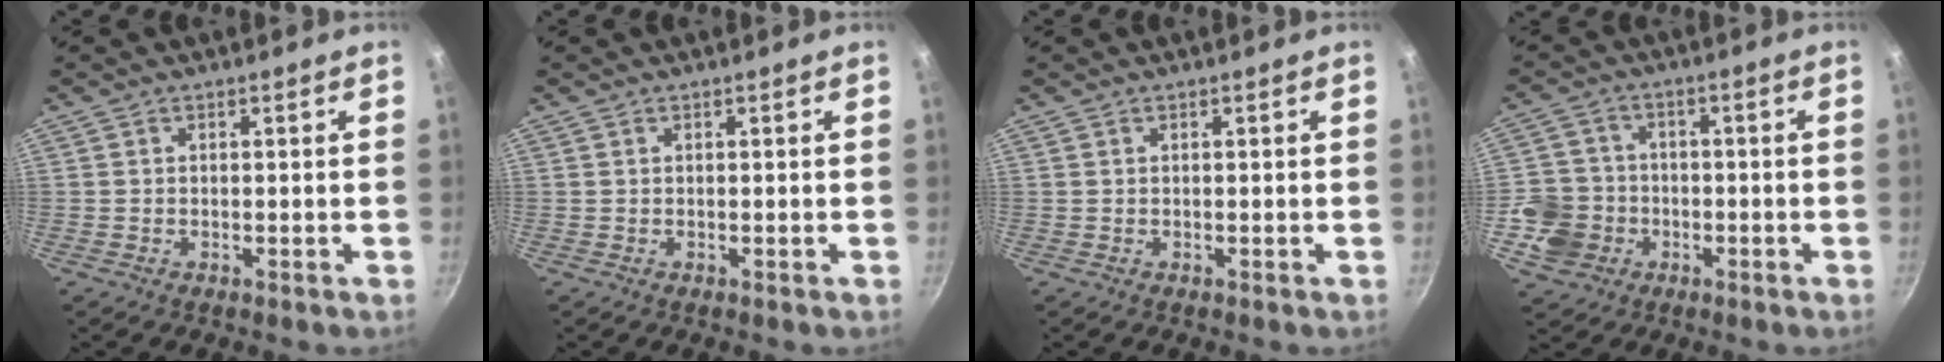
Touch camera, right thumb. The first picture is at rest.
{"total": 0.0}
{"total": 0.0}
{"total": 8.7, "force": [-3.0, 7.9, 2.3], "torque": [-0.016, 0.029, -0.060]}